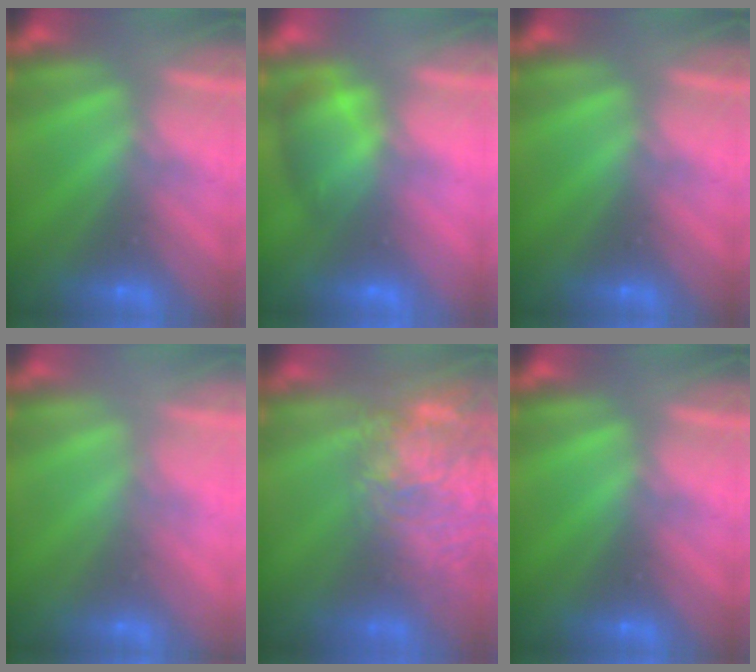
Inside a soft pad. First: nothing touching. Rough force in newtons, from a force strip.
{"total": 2.9}
{"total": 0.0}
{"total": 2.1}
{"total": 8.7}
{"total": 0.0}